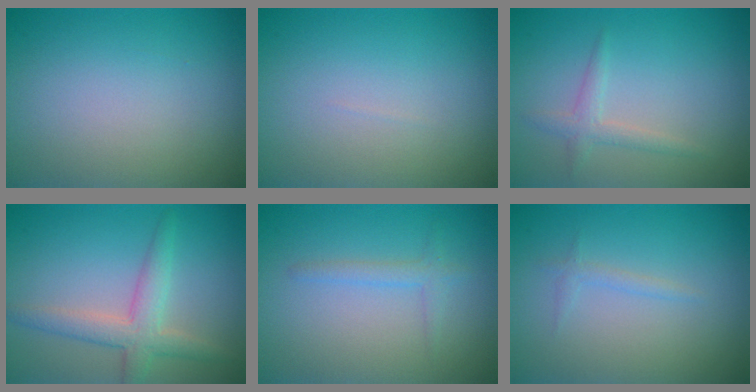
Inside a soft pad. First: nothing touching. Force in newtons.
{"total": 0.0}
{"total": 1.6, "press": 1.6, "slide": 0.0}
{"total": 3.6, "press": 3.6, "slide": 0.1}
{"total": 1.4, "press": 1.4, "slide": 0.1}
{"total": 0.8, "press": 0.8, "slide": 0.1}